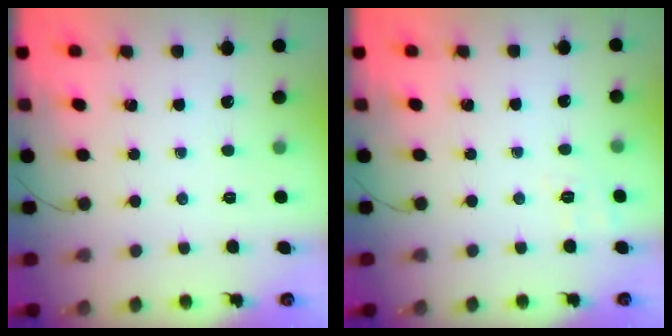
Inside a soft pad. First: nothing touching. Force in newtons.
{"total": 2.5, "press": 1.3, "slide": 2.2}